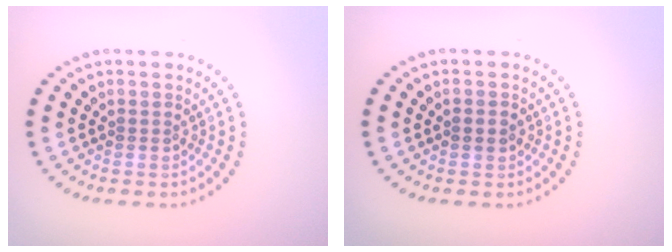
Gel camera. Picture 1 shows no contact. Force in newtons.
{"total": 1.5, "press": 1.5, "slide": 0.1}